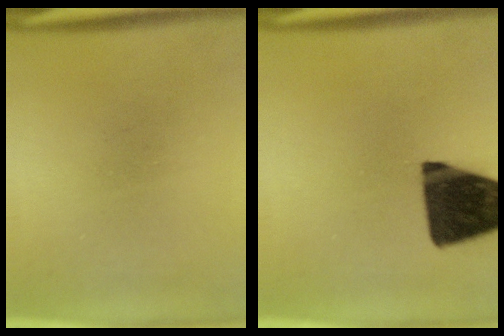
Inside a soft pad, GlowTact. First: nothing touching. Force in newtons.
{"total": 16.7}